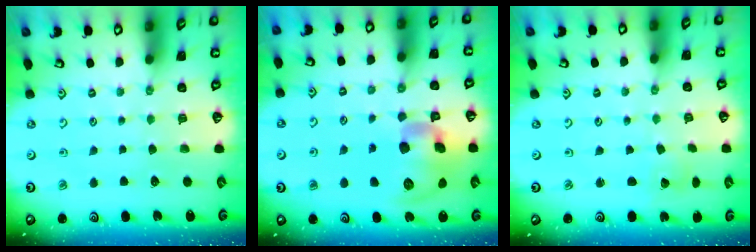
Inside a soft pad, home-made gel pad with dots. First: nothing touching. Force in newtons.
{"total": 17.3, "press": 17.1, "slide": 2.7}
{"total": 1.7, "press": 1.7, "slide": 0.1}